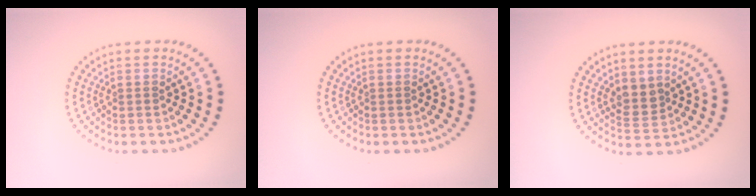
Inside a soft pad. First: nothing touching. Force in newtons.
{"total": 0.0}
{"total": 2.0, "press": 1.7, "slide": 1.1}